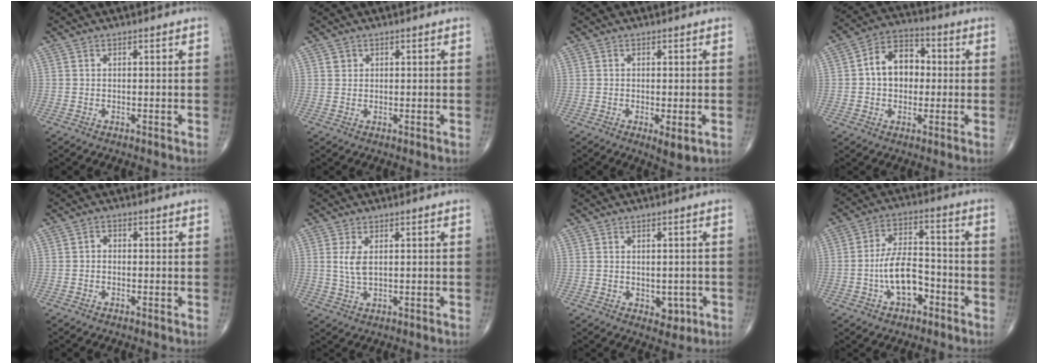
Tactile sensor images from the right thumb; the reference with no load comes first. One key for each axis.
{"total": 1.2, "fx": 0.5, "fy": 1.1, "fz": 0.2, "tx": 0.006, "ty": -0.002, "tz": 0.006}
{"total": 3.4, "fx": -0.9, "fy": 1.1, "fz": 3.1, "tx": -0.050, "ty": -0.012, "tz": -0.013}
{"total": 10.2, "fx": 0.6, "fy": 7.5, "fz": 6.9, "tx": -0.082, "ty": 0.025, "tz": 0.001}
{"total": 1.1, "fx": -0.3, "fy": 0.9, "fz": 0.5, "tx": 0.002, "ty": 0.004, "tz": -0.010}
{"total": 3.6, "fx": 0.9, "fy": 1.7, "fz": 3.1, "tx": -0.067, "ty": -0.006, "tz": 0.024}
{"total": 3.5, "fx": -0.6, "fy": 2.6, "fz": 2.3, "tx": -0.011, "ty": -0.003, "tz": 0.001}
{"total": 10.0, "fx": -3.5, "fy": 5.5, "fz": 7.6, "tx": -0.125, "ty": 0.037, "tz": -0.065}